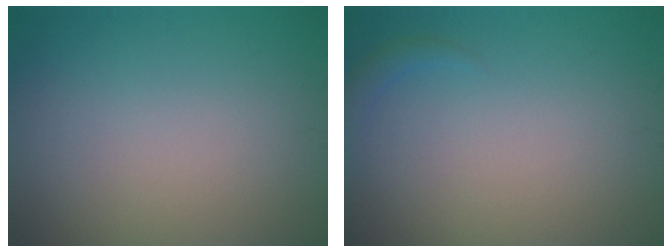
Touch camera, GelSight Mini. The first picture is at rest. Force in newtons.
{"total": 0.9, "press": 0.9, "slide": 0.1}